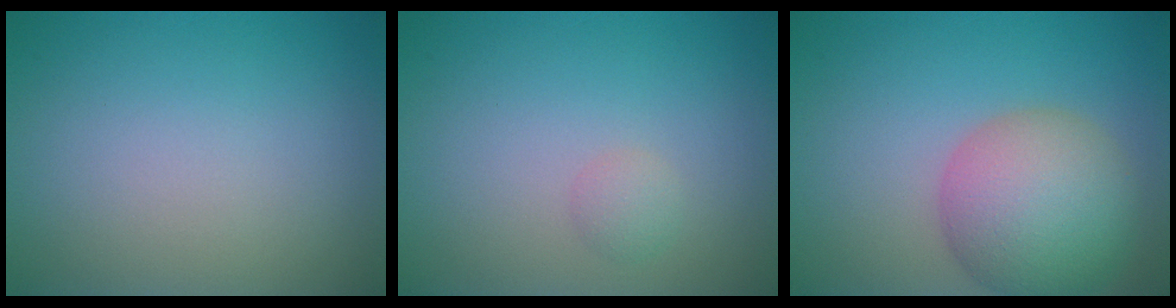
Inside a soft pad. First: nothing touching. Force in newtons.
{"total": 1.1, "press": 1.1, "slide": 0.0}
{"total": 7.8, "press": 7.8, "slide": 0.3}